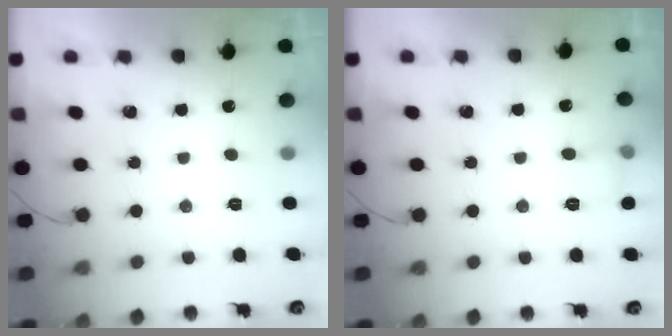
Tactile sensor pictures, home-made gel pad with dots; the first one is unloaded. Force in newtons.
{"total": 5.3, "press": 5.1, "slide": 1.3}